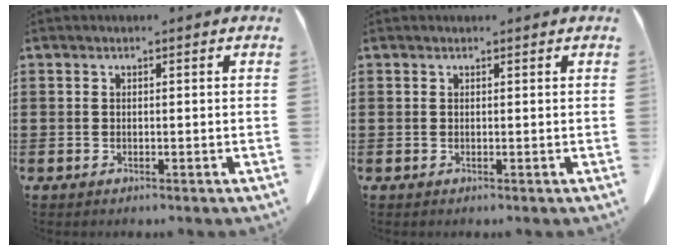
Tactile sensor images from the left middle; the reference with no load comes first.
{"total": 0.0}